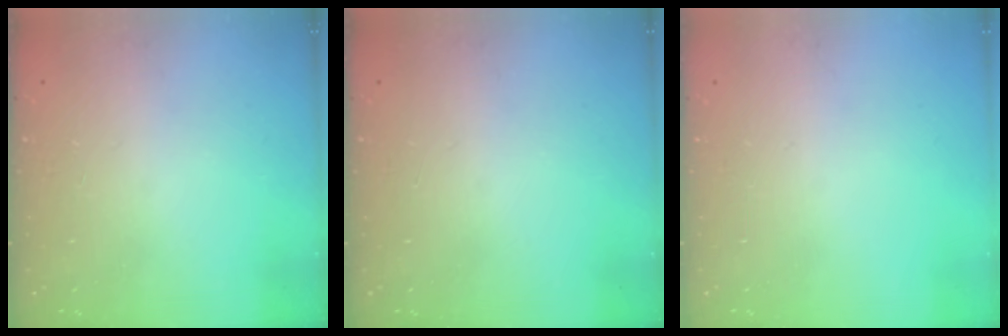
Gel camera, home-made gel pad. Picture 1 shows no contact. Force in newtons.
{"total": 1.0, "press": 0.0, "slide": 1.0}
{"total": 0.0}